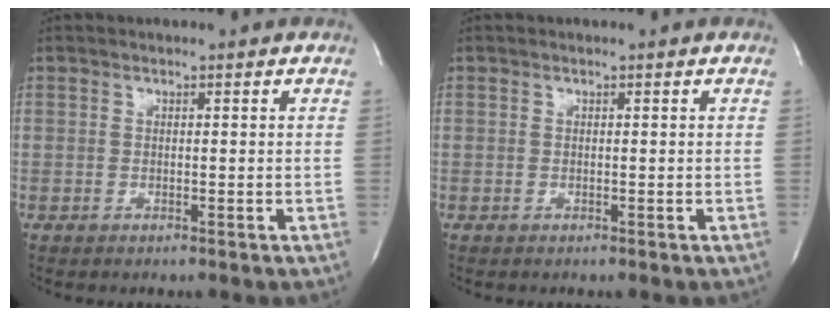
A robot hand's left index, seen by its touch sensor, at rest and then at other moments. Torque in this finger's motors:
{"motor_torque": [-0.01, 0.01, 0.00, 0.00]}